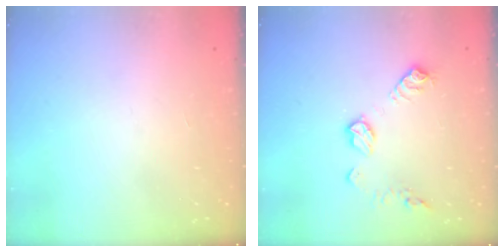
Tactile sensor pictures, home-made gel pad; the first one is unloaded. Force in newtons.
{"total": 9.8, "press": 9.8, "slide": 0.6}